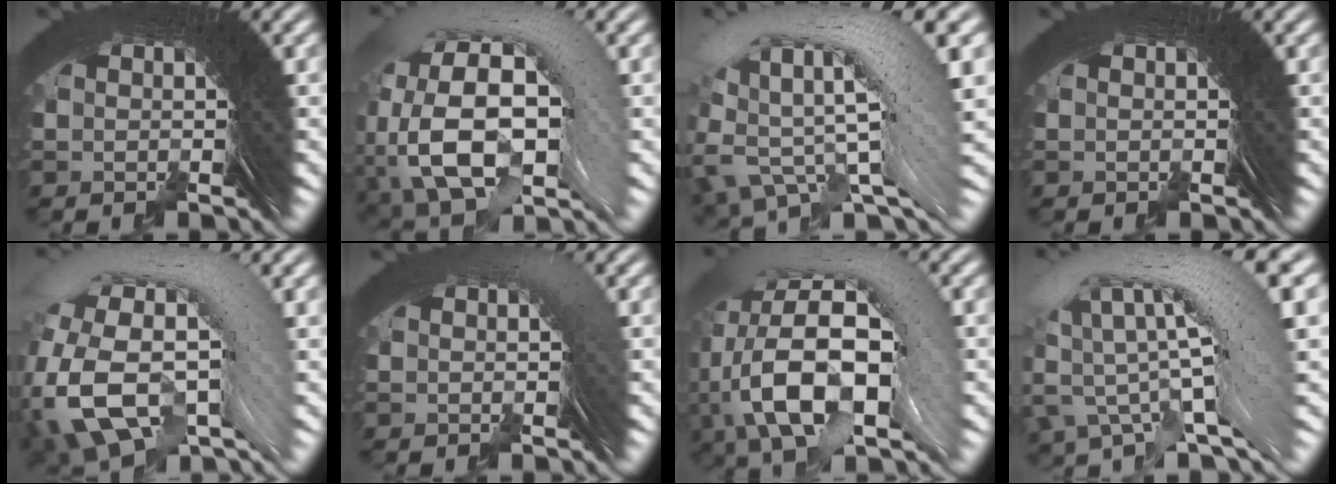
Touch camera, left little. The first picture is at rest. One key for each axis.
{"total": 19.9, "fx": 0.5, "fy": -6.0, "fz": -18.9, "tx": 0.233, "ty": 0.027, "tz": -0.010}
{"total": 22.0, "fx": 2.2, "fy": -9.2, "fz": -19.8, "tx": 0.268, "ty": 0.063, "tz": -0.002}
{"total": 0.0}
{"total": 21.0, "fx": 0.1, "fy": -6.5, "fz": -20.0, "tx": 0.237, "ty": 0.027, "tz": -0.021}
{"total": 12.3, "fx": -1.2, "fy": -6.3, "fz": -10.5, "tx": 0.142, "ty": 0.008, "tz": -0.014}
{"total": 19.5, "fx": 2.3, "fy": -6.3, "fz": -18.2, "tx": 0.221, "ty": 0.054, "tz": 0.010}
{"total": 23.0, "fx": 4.1, "fy": -10.4, "fz": -20.1, "tx": 0.285, "ty": 0.092, "tz": 0.018}